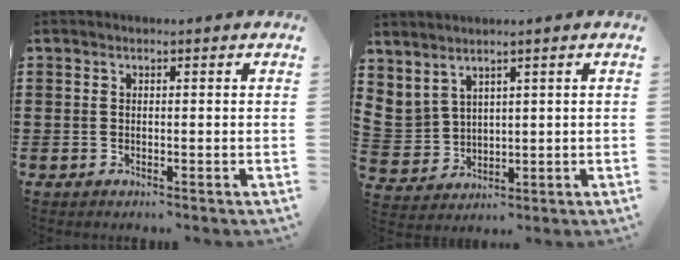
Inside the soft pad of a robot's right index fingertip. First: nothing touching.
{"total": 3.0, "force": [2.4, 1.8, -0.1], "torque": [-0.016, -0.008, 0.046]}